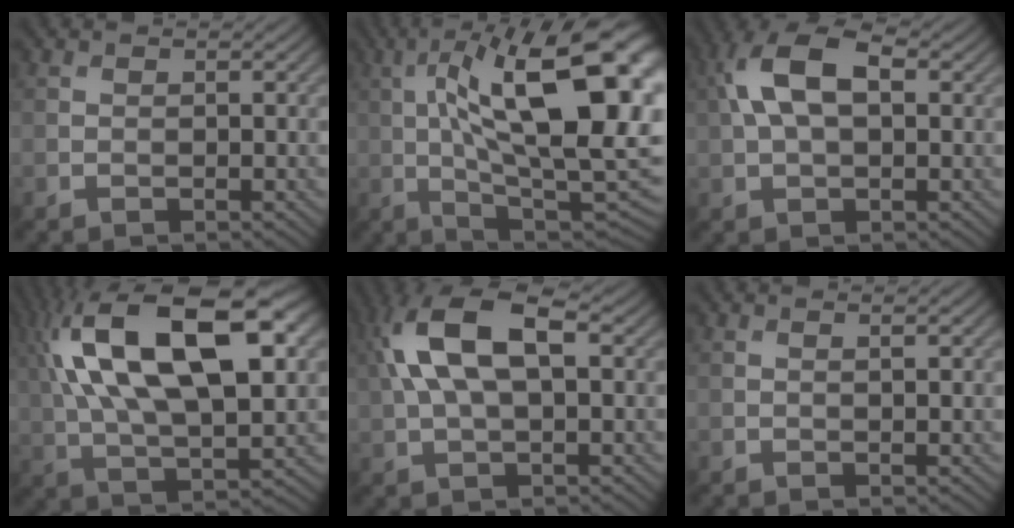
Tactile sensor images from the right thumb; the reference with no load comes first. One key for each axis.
{"total": 21.9, "fx": 4.3, "fy": 8.0, "fz": 19.9, "tx": -0.280, "ty": 0.024, "tz": 0.059}
{"total": 9.4, "fx": 2.2, "fy": 5.1, "fz": 7.6, "tx": -0.170, "ty": 0.022, "tz": 0.033}
{"total": 19.9, "fx": 6.4, "fy": 9.3, "fz": 16.4, "tx": -0.313, "ty": 0.036, "tz": 0.100}
{"total": 11.9, "fx": 3.1, "fy": 5.7, "fz": 9.9, "tx": -0.217, "ty": 0.018, "tz": 0.056}
{"total": 0.8, "fx": 0.4, "fy": 0.0, "fz": 0.7, "tx": -0.013, "ty": 0.002, "tz": 0.008}